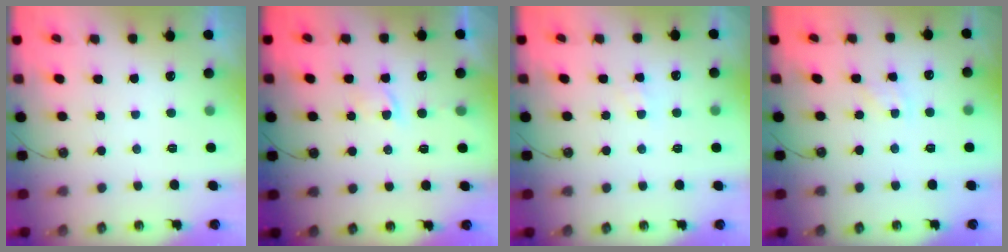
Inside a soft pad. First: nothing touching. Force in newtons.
{"total": 2.0, "press": 2.0, "slide": 0.4}
{"total": 5.3, "press": 5.2, "slide": 0.7}
{"total": 2.4, "press": 2.4, "slide": 0.4}